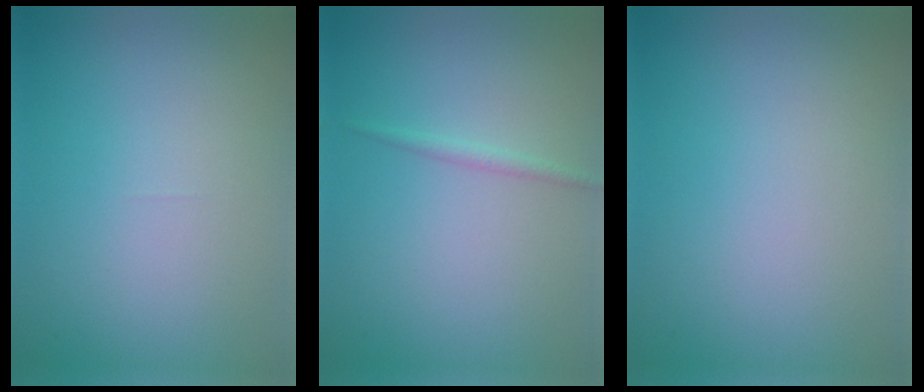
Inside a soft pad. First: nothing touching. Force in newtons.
{"total": 0.9, "press": 0.9, "slide": 0.0}
{"total": 0.0}